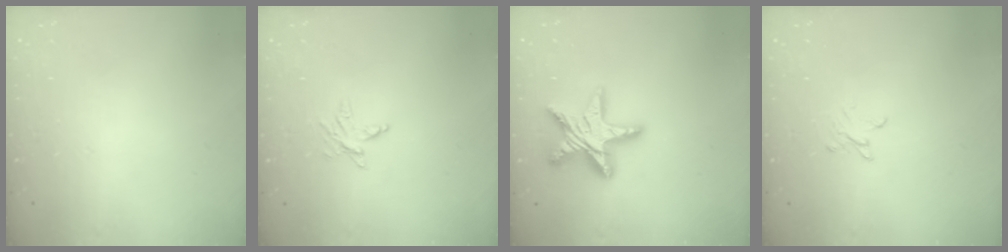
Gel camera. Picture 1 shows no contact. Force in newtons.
{"total": 3.4, "press": 3.3, "slide": 0.5}
{"total": 17.5, "press": 17.4, "slide": 1.4}
{"total": 2.6, "press": 2.6, "slide": 0.3}